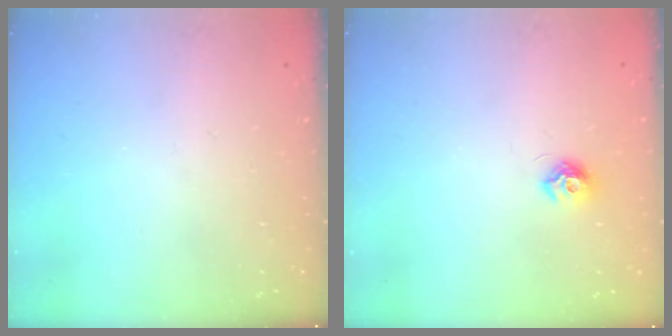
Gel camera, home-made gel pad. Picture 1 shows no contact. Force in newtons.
{"total": 7.3, "press": 7.2, "slide": 0.7}